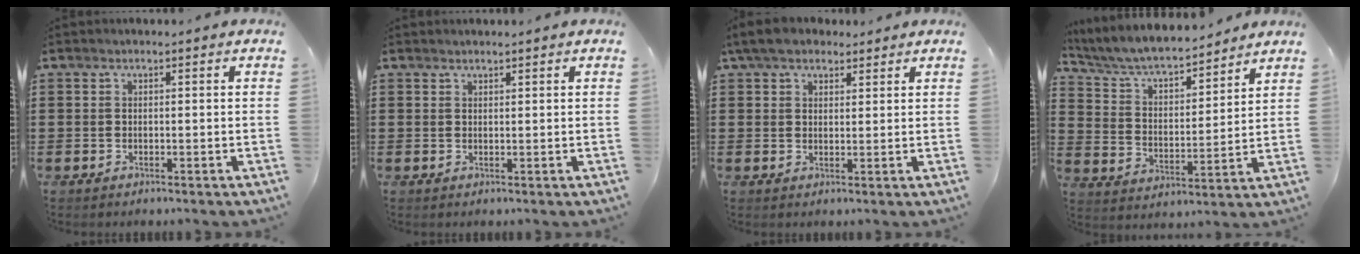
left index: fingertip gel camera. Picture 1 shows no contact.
{"total": 0.9, "force": [0.9, 0.1, 0.1], "torque": [-0.003, 0.000, 0.017]}
{"total": 4.7, "force": [3.8, 2.3, 1.7], "torque": [-0.040, 0.003, 0.068]}
{"total": 6.5, "force": [6.0, 1.0, 2.3], "torque": [-0.071, -0.038, 0.100]}